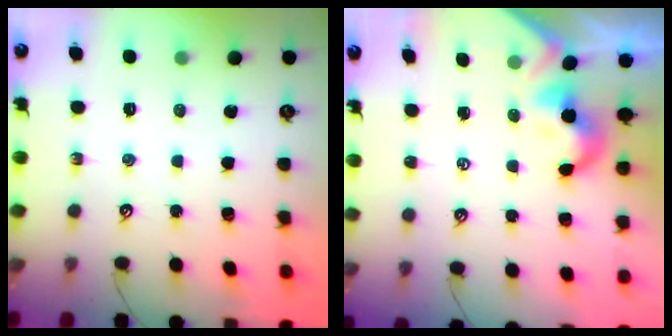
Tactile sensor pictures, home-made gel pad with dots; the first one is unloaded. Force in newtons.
{"total": 2.0, "press": 1.9, "slide": 0.5}